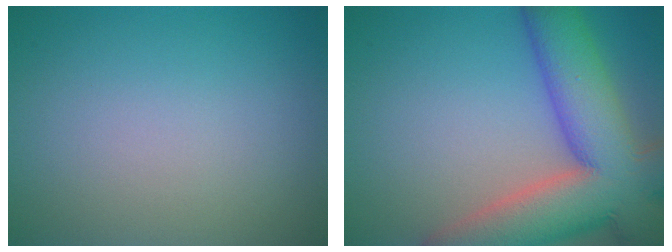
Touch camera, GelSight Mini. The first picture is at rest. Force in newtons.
{"total": 13.0, "press": 13.0, "slide": 0.9}